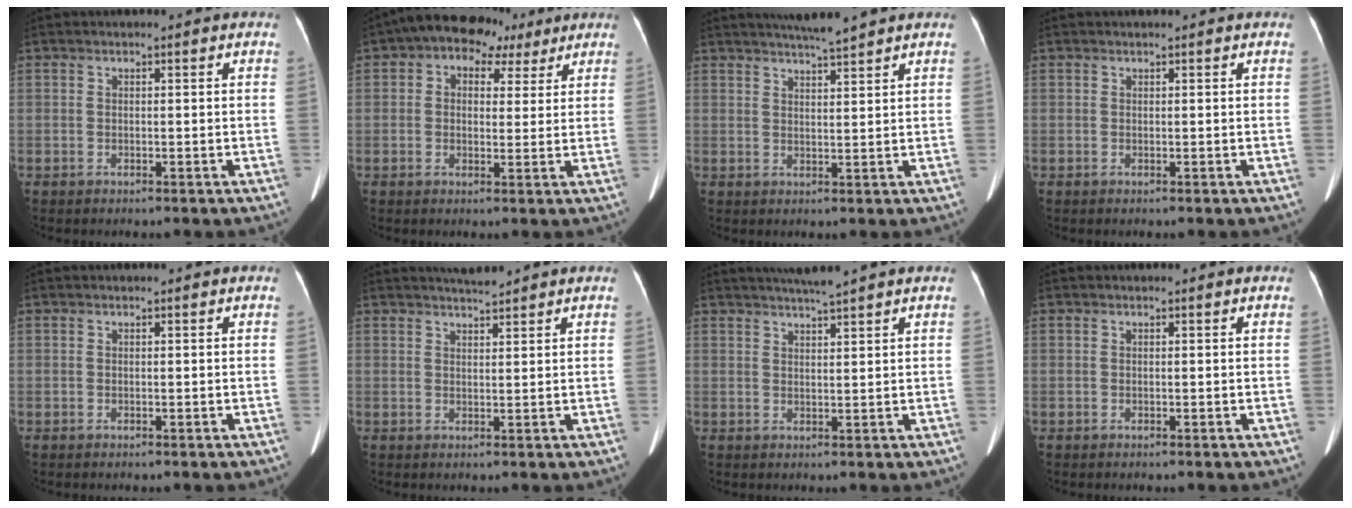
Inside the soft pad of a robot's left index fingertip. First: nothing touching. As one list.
[{"total": 8.0, "force": [4.2, 5.5, 4.1], "torque": [-0.056, 0.042, 0.060]}, {"total": 5.3, "force": [4.7, -0.6, 2.4], "torque": [-0.042, 0.006, 0.076]}, {"total": 0.0}, {"total": 0.0}, {"total": 2.6, "force": [2.4, -0.1, 0.7], "torque": [-0.012, 0.009, 0.043]}, {"total": 4.3, "force": [3.7, -0.7, 2.1], "torque": [-0.033, 0.011, 0.062]}, {"total": 0.0}]